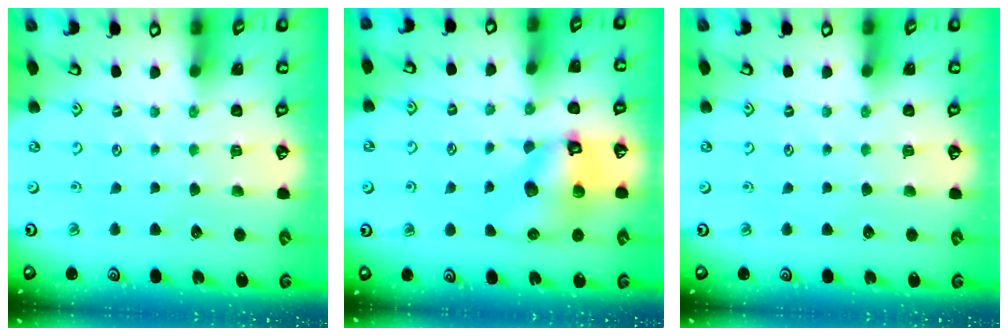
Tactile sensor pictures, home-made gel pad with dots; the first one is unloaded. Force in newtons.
{"total": 11.4, "press": 11.2, "slide": 1.9}
{"total": 0.0}